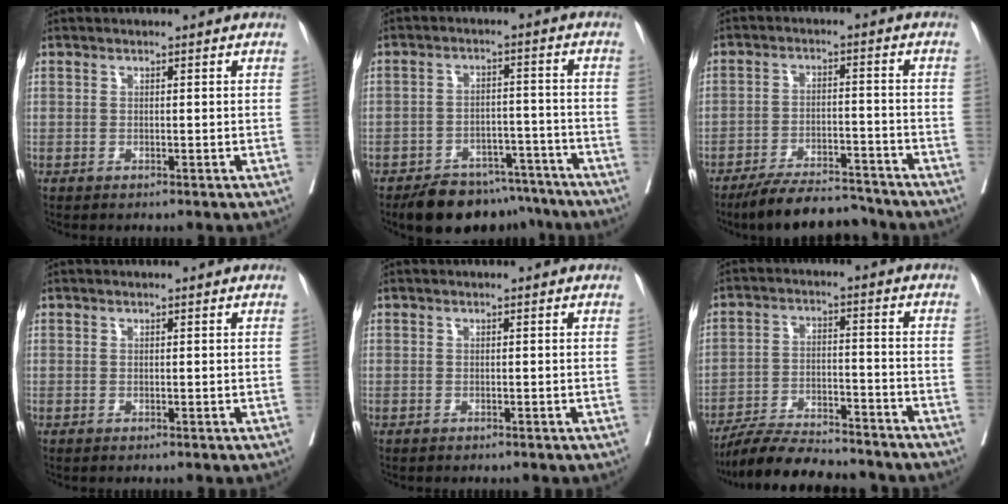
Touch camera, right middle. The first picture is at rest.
{"total": 11.6, "force": [-9.8, 5.1, 3.4], "torque": [-0.031, 0.018, -0.138]}
{"total": 10.7, "force": [-9.9, 2.1, 3.4], "torque": [-0.048, 0.006, -0.158]}
{"total": 0.0}
{"total": 0.0}
{"total": 14.9, "force": [-13.5, 2.3, 5.8], "torque": [-0.092, 0.001, -0.211]}